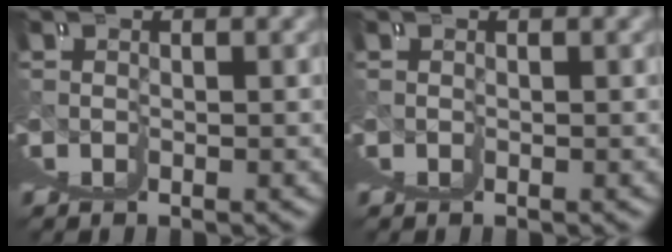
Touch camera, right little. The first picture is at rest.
{"total": 0.0}